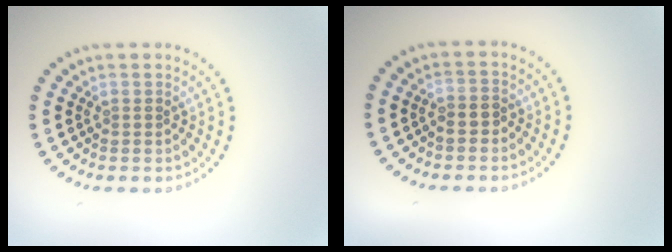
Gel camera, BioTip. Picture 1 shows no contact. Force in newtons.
{"total": 1.1, "press": 1.0, "slide": 0.5}